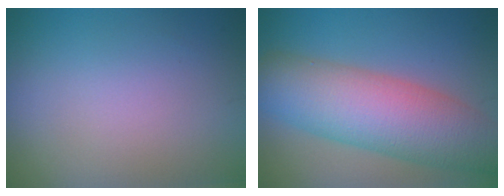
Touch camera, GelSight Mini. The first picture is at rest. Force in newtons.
{"total": 9.6, "press": 9.6, "slide": 0.4}